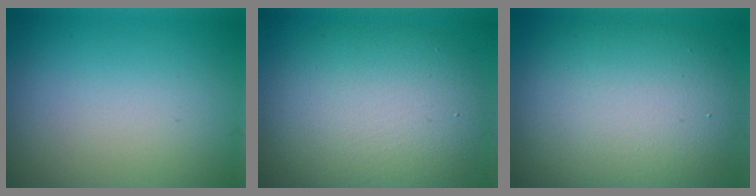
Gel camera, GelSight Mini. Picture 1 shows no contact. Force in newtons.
{"total": 9.8, "press": 9.8, "slide": 0.9}
{"total": 11.7, "press": 11.7, "slide": 0.4}